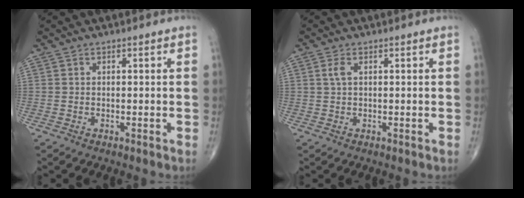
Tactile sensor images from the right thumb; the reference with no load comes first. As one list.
[{"total": 1.6, "force": [0.5, 0.7, 1.4], "torque": [-0.038, 0.008, 0.013]}]